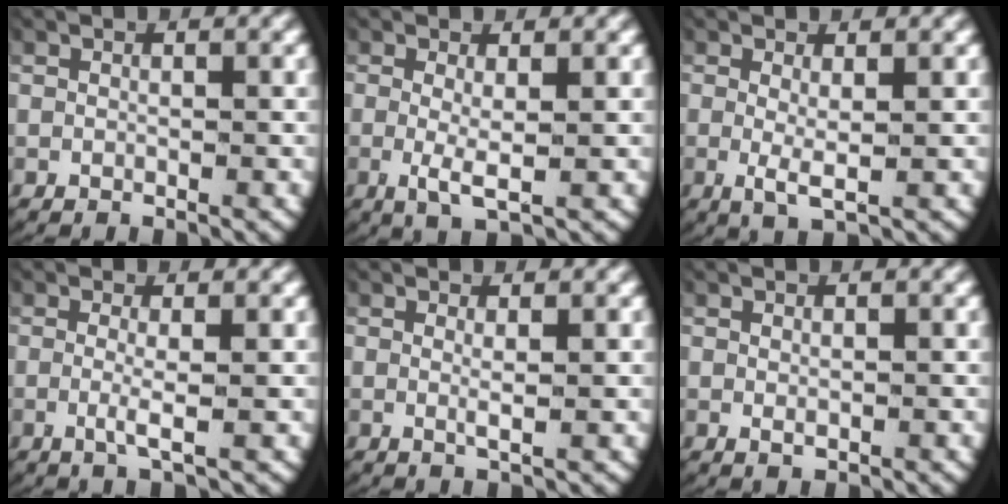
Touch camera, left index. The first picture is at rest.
{"total": 2.7, "force": [-0.3, 0.6, 2.6], "torque": [-0.063, -0.021, 0.005]}
{"total": 2.4, "force": [0.0, 0.6, 2.3], "torque": [-0.058, -0.020, 0.008]}
{"total": 1.9, "force": [-0.3, 0.1, 1.9], "torque": [-0.052, -0.014, -0.001]}
{"total": 1.1, "force": [0.3, -0.1, 1.0], "torque": [-0.028, -0.011, 0.009]}
{"total": 0.5, "force": [0.0, 0.3, 0.5], "torque": [-0.014, -0.008, 0.006]}